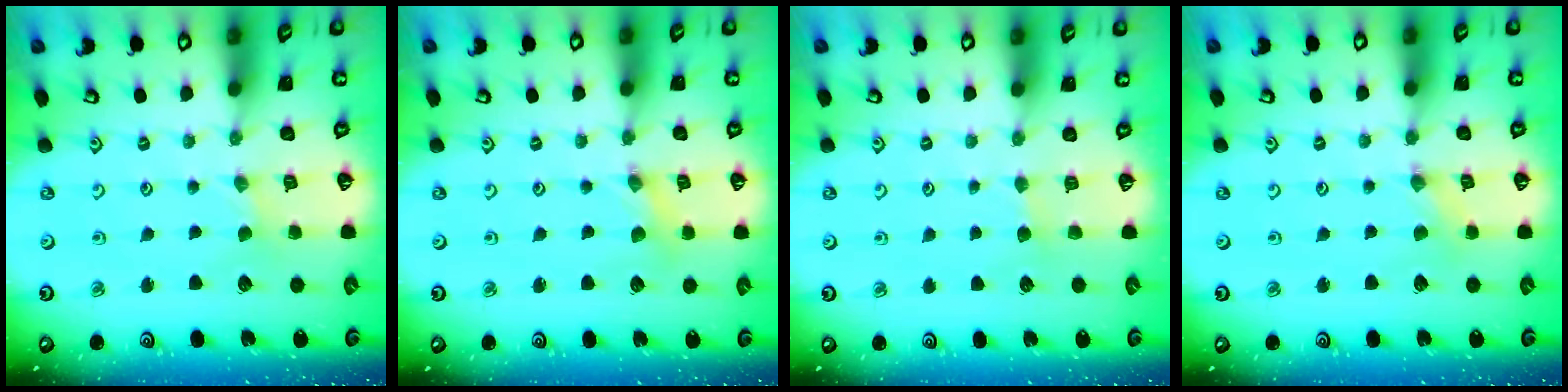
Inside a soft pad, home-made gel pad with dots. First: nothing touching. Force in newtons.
{"total": 1.5, "press": 1.5, "slide": 0.0}
{"total": 2.4, "press": 2.4, "slide": 0.4}
{"total": 0.6, "press": 0.6, "slide": 0.1}